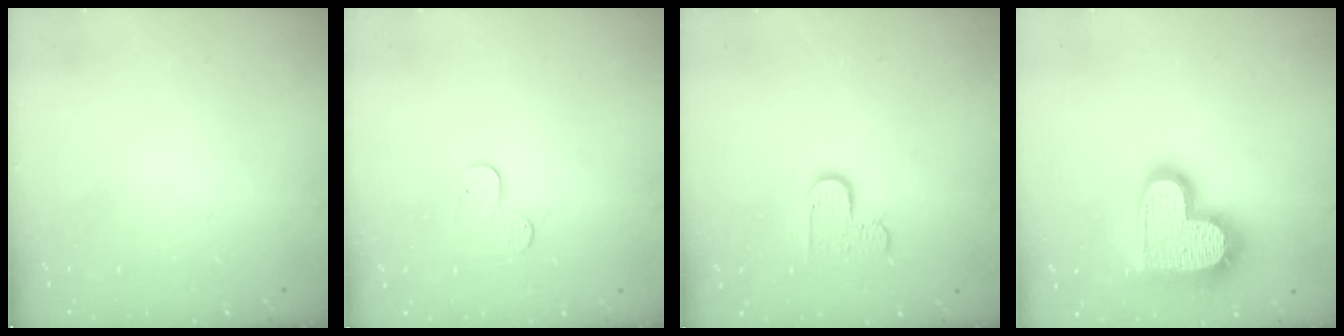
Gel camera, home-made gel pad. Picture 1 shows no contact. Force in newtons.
{"total": 4.9, "press": 4.9, "slide": 0.4}
{"total": 6.2, "press": 6.2, "slide": 0.3}
{"total": 20.1, "press": 20.1, "slide": 1.5}